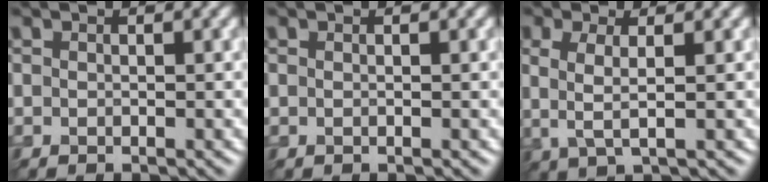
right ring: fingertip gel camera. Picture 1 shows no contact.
{"total": 0.0}
{"total": 2.7, "force": [0.3, 0.8, 2.5], "torque": [-0.058, -0.004, 0.007]}